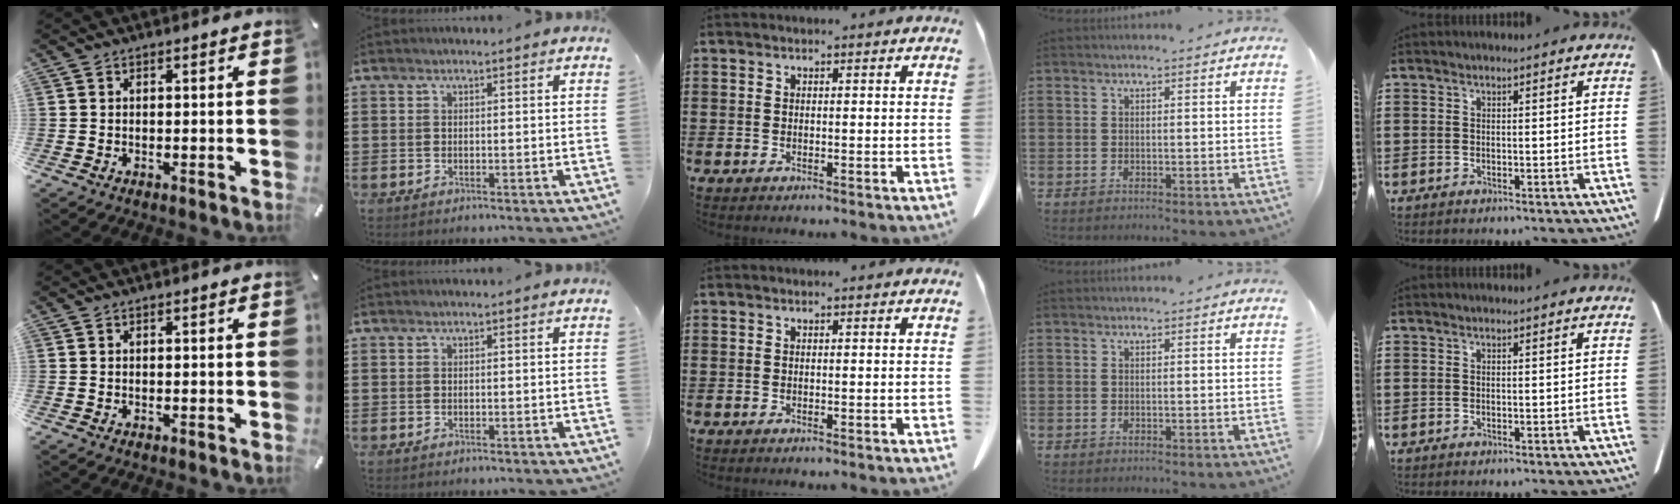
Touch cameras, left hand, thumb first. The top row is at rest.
{}